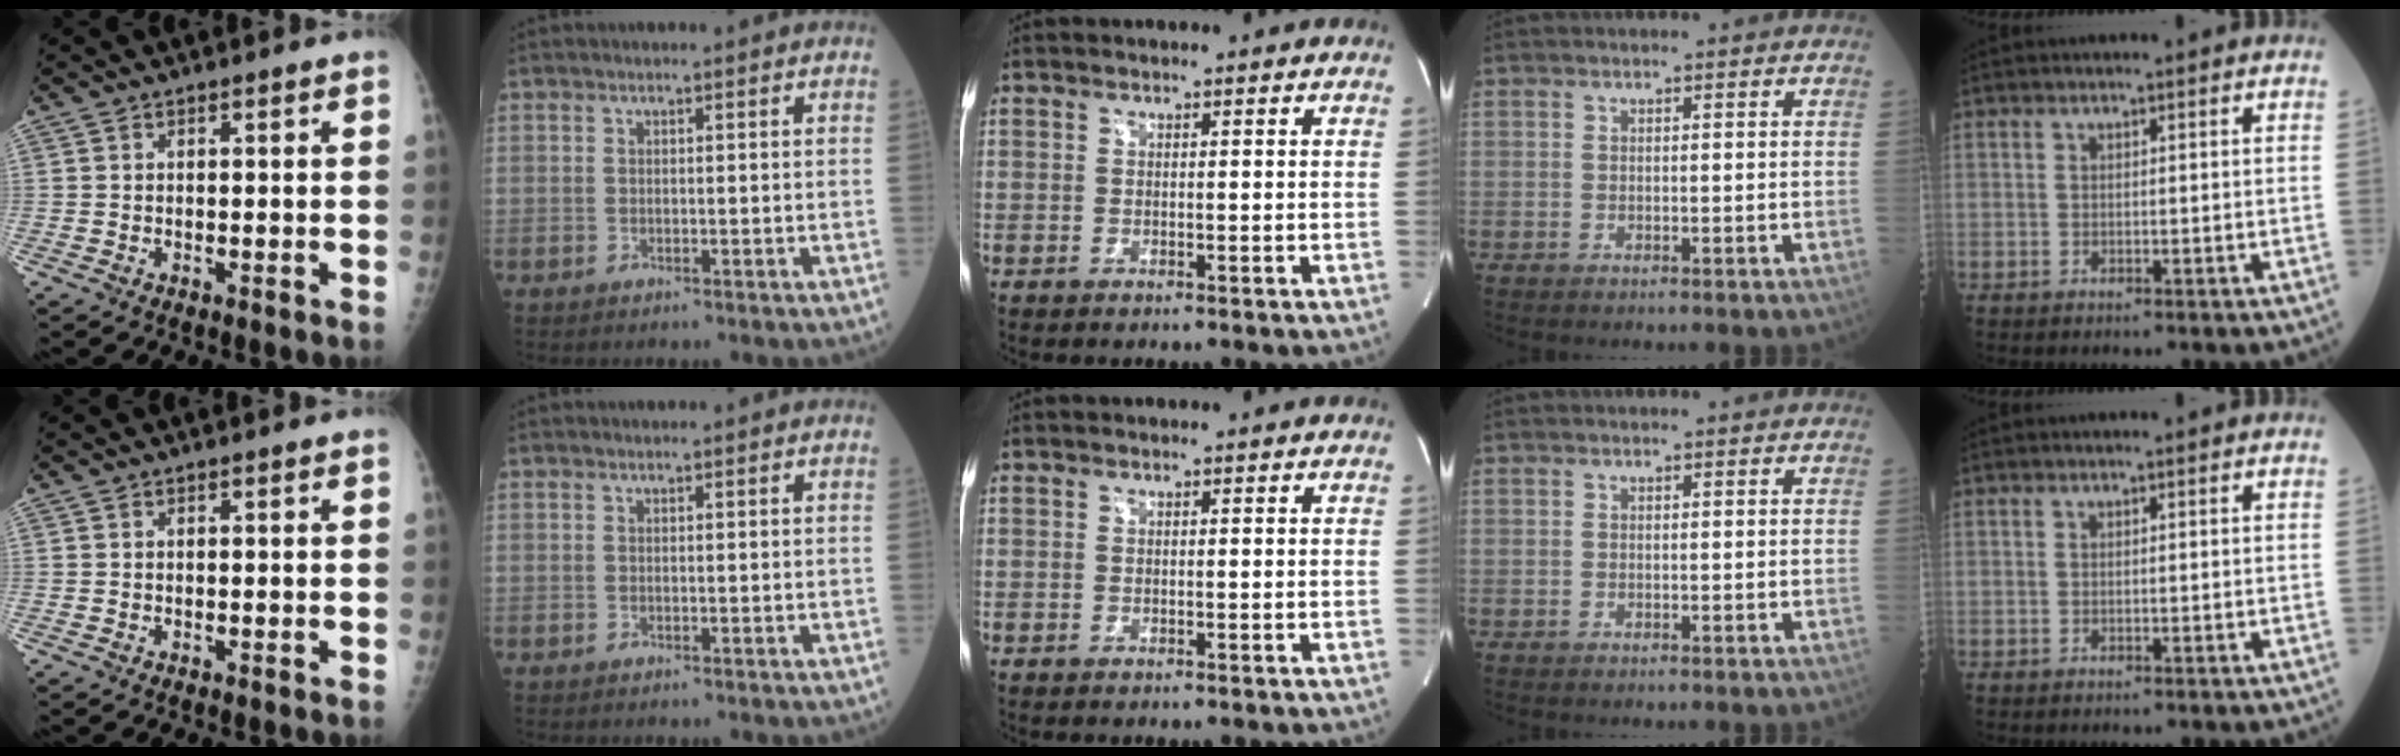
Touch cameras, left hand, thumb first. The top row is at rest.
{}